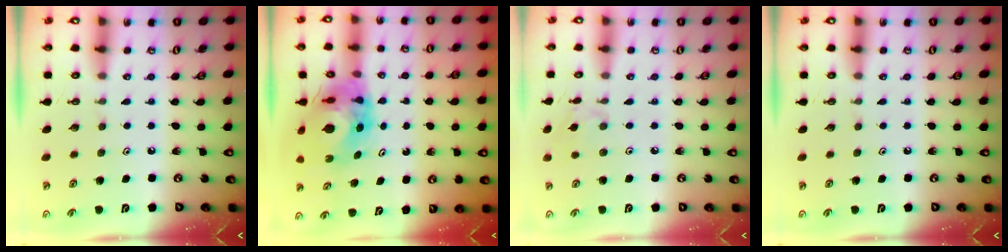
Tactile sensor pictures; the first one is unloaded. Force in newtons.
{"total": 9.2, "press": 9.1, "slide": 1.1}
{"total": 4.8, "press": 4.7, "slide": 0.7}
{"total": 0.0}